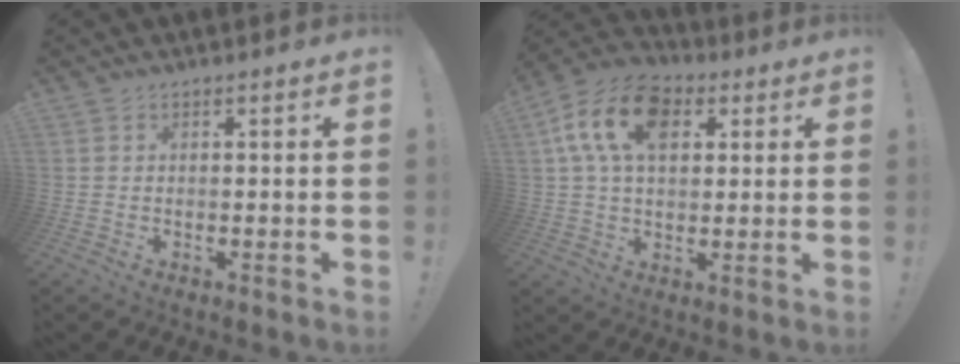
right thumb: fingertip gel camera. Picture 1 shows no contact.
{"total": 16.4, "force": [5.6, 10.5, 11.2], "torque": [-0.191, -0.001, 0.104]}